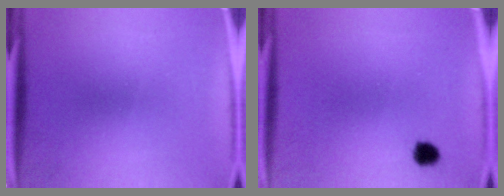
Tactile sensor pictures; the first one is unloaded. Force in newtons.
{"total": 2.4}